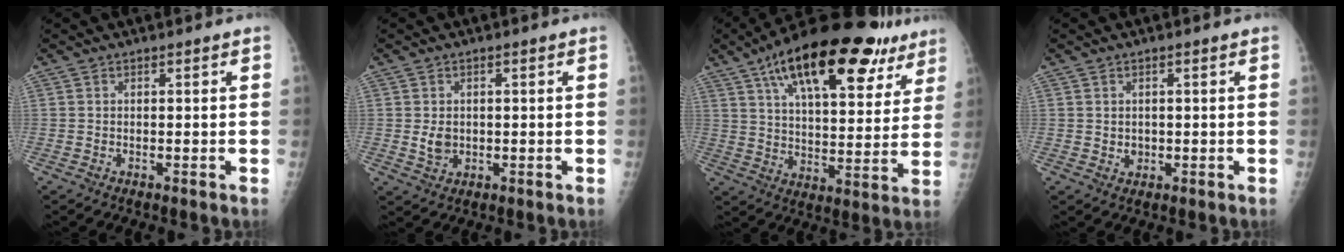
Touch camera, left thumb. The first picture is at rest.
{"total": 3.2, "force": [0.0, 2.5, 1.9], "torque": [-0.026, -0.003, 0.007]}
{"total": 27.0, "force": [15.6, 11.2, 19.0], "torque": [-0.261, -0.021, 0.237]}
{"total": 1.8, "force": [0.1, 1.5, 0.9], "torque": [-0.007, 0.000, 0.006]}